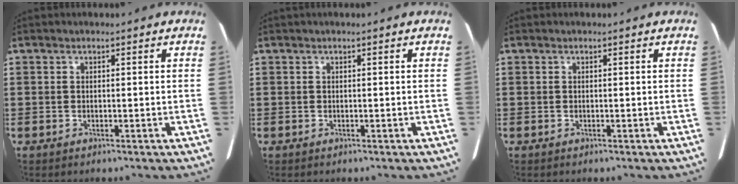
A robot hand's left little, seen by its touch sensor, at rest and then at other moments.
{"total": 0.0}
{"total": 0.0}